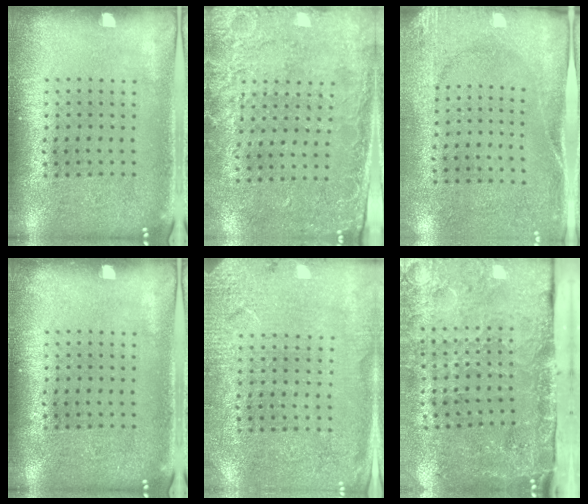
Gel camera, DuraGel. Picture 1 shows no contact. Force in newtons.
{"total": 2.5, "press": 2.1, "slide": 1.4}
{"total": 2.7, "press": 2.1, "slide": 1.7}
{"total": 0.0}
{"total": 2.7, "press": 2.7, "slide": 0.1}
{"total": 5.0, "press": 3.6, "slide": 3.4}